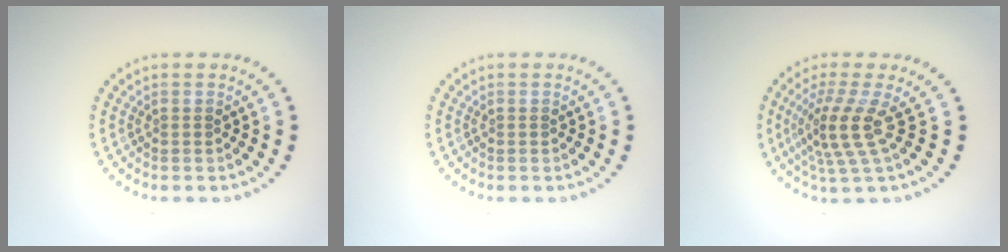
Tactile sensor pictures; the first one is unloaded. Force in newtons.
{"total": 0.0}
{"total": 3.9, "press": 2.8, "slide": 2.8}